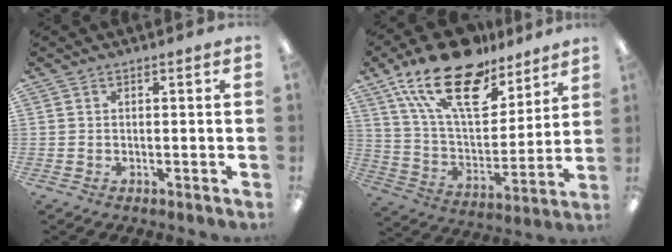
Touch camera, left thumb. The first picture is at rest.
{"total": 23.0, "force": [15.3, 10.2, 13.8], "torque": [-0.267, -0.088, 0.266]}